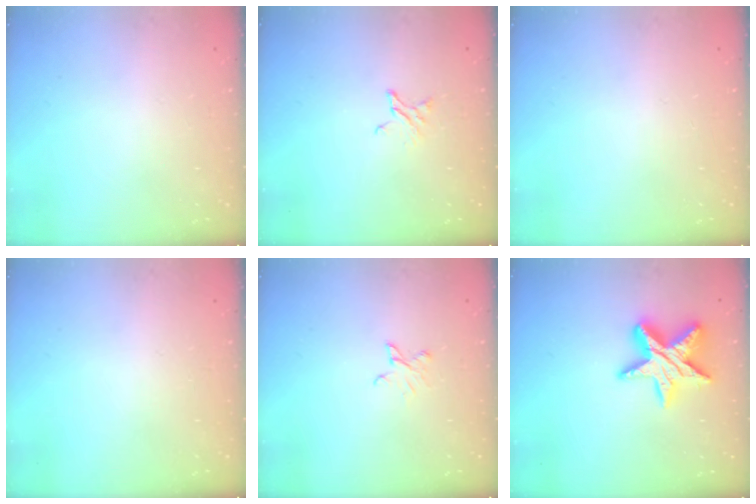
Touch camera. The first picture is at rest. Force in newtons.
{"total": 2.0, "press": 2.0, "slide": 0.1}
{"total": 0.0}
{"total": 0.0}
{"total": 3.6, "press": 3.6, "slide": 0.4}
{"total": 15.0, "press": 14.9, "slide": 1.3}